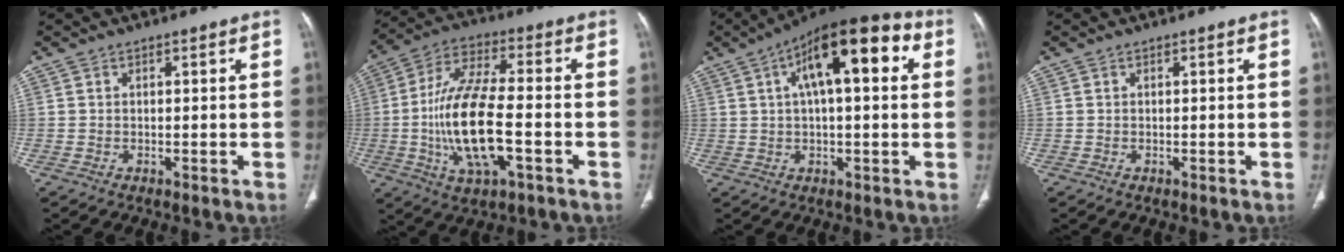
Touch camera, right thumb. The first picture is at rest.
{"total": 17.6, "force": [-3.4, 6.4, 16.0], "torque": [-0.319, 0.018, -0.062]}
{"total": 17.1, "force": [5.3, 6.5, 14.9], "torque": [-0.203, 0.028, 0.072]}
{"total": 0.0}